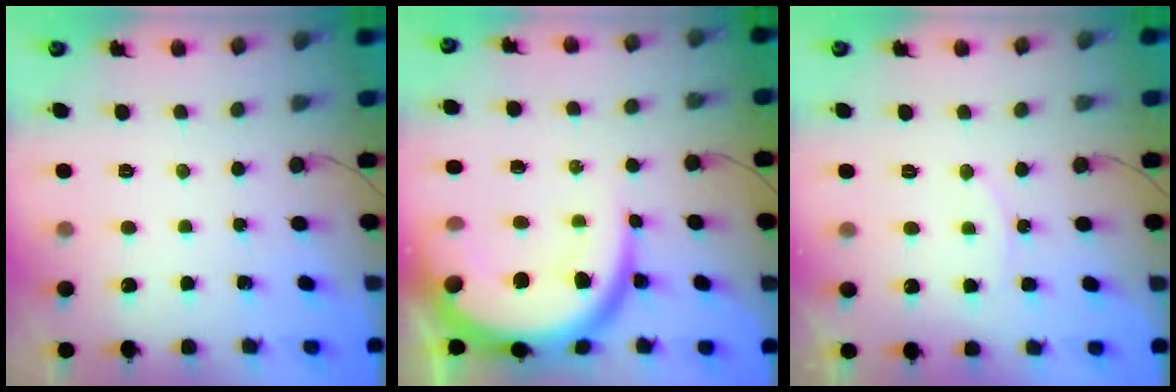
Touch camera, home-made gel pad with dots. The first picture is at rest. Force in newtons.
{"total": 18.3, "press": 18.2, "slide": 1.6}
{"total": 7.7, "press": 7.6, "slide": 0.9}